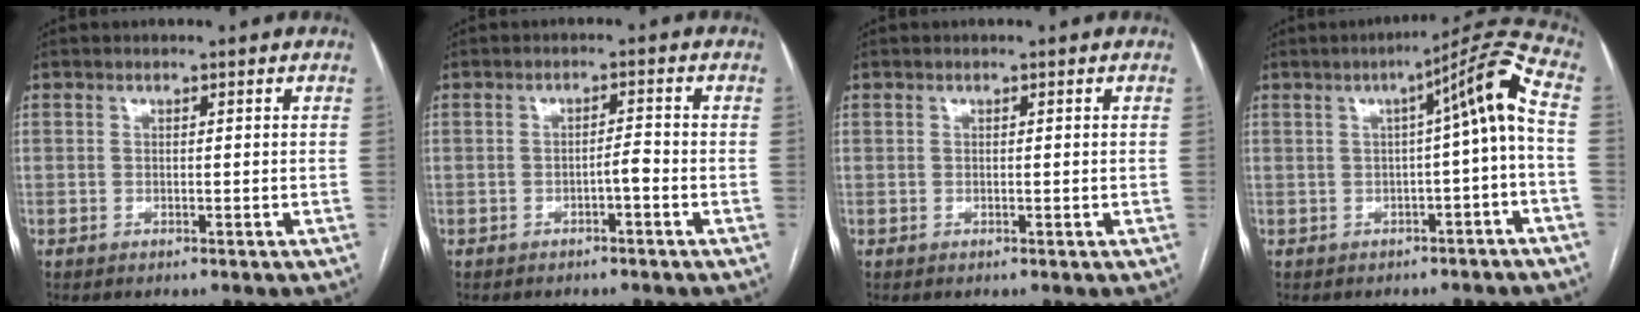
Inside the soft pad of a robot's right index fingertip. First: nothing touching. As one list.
[{"total": 1.9, "force": [-1.0, 0.2, 1.7], "torque": [-0.025, 0.002, -0.017]}, {"total": 0.6, "force": [0.1, 0.2, 0.6], "torque": [-0.012, -0.002, 0.004]}, {"total": 8.4, "force": [-0.6, 0.2, 8.4], "torque": [-0.113, 0.028, -0.011]}]